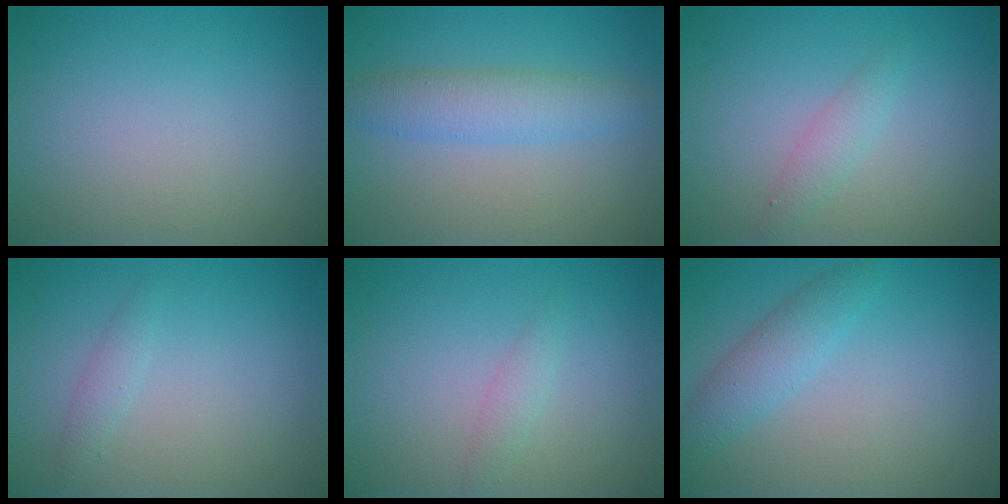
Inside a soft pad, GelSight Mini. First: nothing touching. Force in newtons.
{"total": 3.4, "press": 3.4, "slide": 0.1}
{"total": 1.5, "press": 1.5, "slide": 0.0}
{"total": 1.1, "press": 1.1, "slide": 0.0}
{"total": 1.2, "press": 1.2, "slide": 0.0}
{"total": 2.7, "press": 2.7, "slide": 0.1}